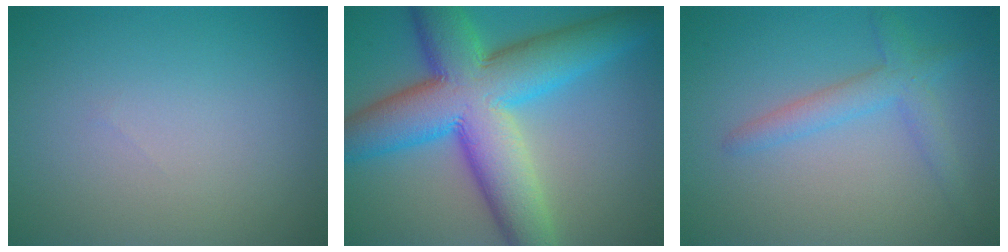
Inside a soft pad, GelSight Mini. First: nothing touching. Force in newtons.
{"total": 13.1, "press": 13.1, "slide": 0.1}
{"total": 2.7, "press": 2.7, "slide": 0.0}